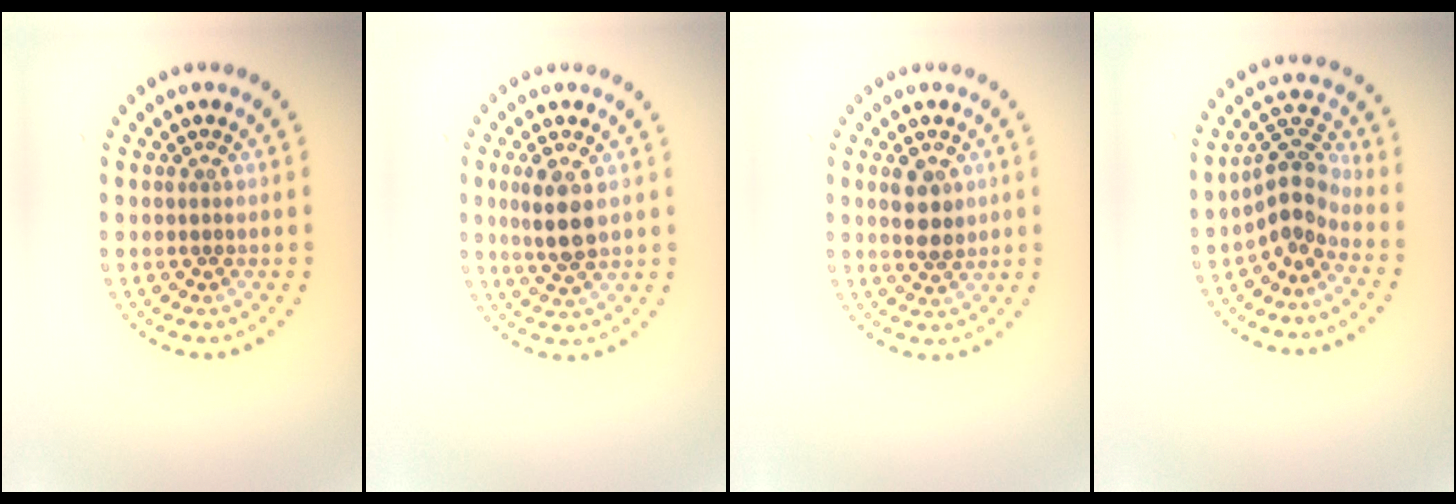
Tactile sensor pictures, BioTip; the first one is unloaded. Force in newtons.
{"total": 3.4, "press": 3.2, "slide": 1.0}
{"total": 2.8, "press": 2.7, "slide": 0.7}
{"total": 3.6, "press": 2.8, "slide": 2.3}